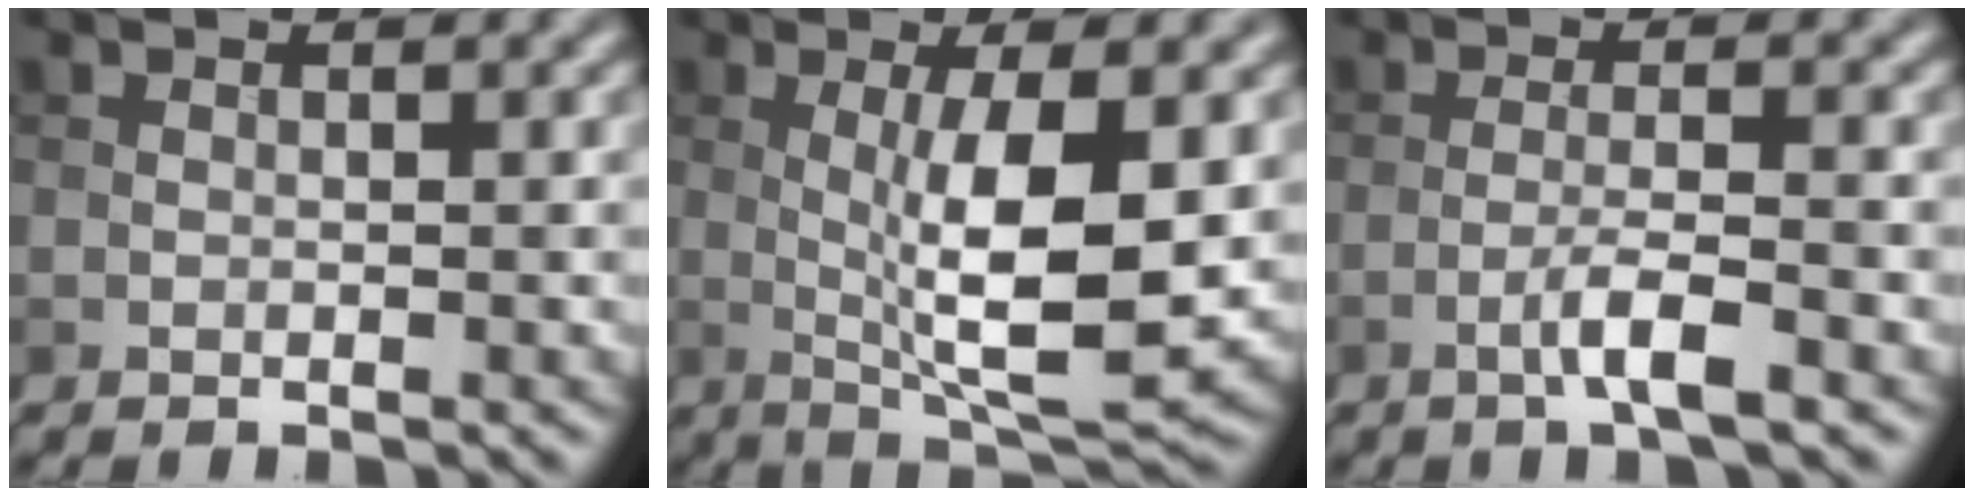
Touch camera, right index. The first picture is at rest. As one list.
[{"total": 8.3, "force": [0.2, 1.9, 8.0], "torque": [-0.130, -0.010, 0.011]}, {"total": 3.1, "force": [-1.5, 0.3, 2.7], "torque": [-0.048, 0.008, -0.034]}]